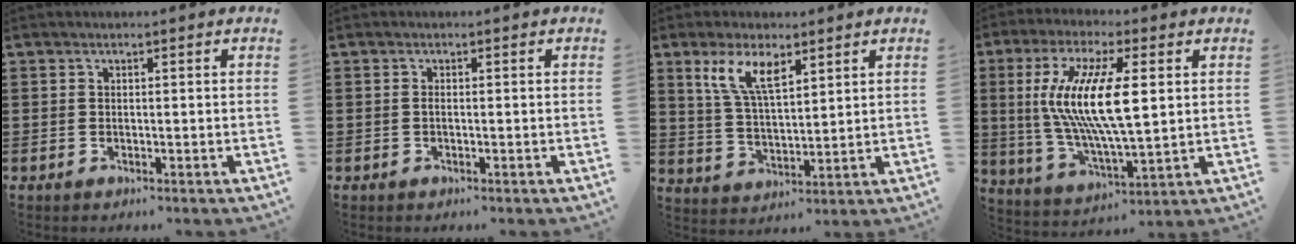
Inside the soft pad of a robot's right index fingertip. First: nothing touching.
{"total": 0.5, "force": [-0.2, 0.0, 0.5], "torque": [-0.011, -0.004, -0.003]}
{"total": 7.7, "force": [4.4, 2.6, 5.8], "torque": [-0.125, 0.002, 0.079]}
{"total": 12.1, "force": [2.0, 3.5, 11.4], "torque": [-0.246, -0.004, 0.028]}